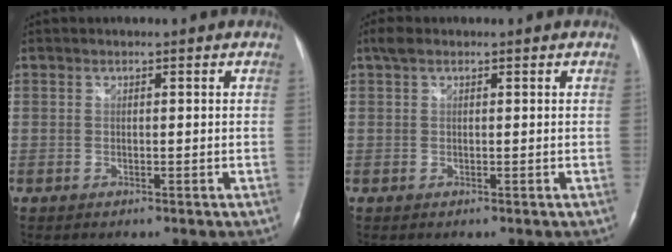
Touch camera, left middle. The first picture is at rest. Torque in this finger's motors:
{"motor_torque": [0.51, -0.13, 0.12, 0.03]}